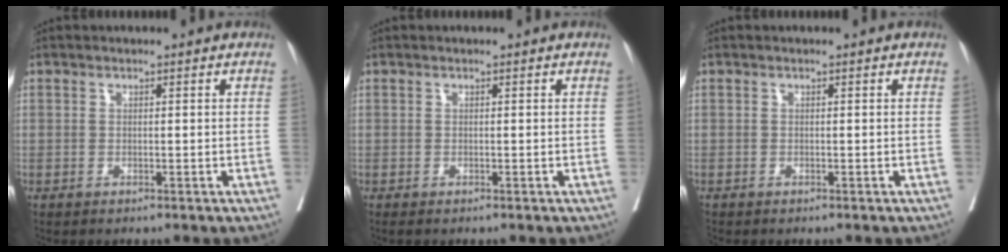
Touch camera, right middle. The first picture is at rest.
{"total": 0.0}
{"total": 0.0}